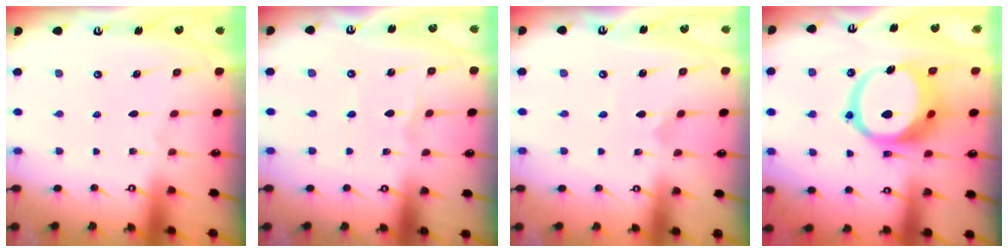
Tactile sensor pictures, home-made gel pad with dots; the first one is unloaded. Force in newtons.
{"total": 1.3, "press": 1.3, "slide": 0.1}
{"total": 0.7, "press": 0.7, "slide": 0.1}
{"total": 14.0, "press": 13.9, "slide": 1.8}